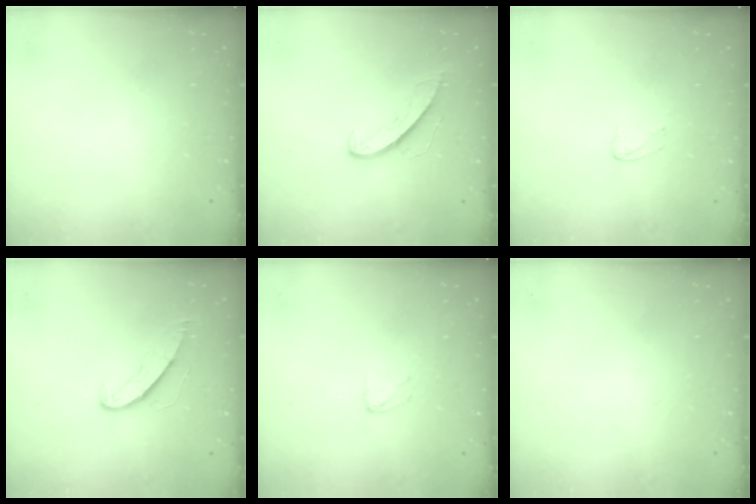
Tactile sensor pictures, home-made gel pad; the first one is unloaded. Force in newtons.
{"total": 6.7, "press": 6.7, "slide": 0.5}
{"total": 2.9, "press": 2.9, "slide": 0.2}
{"total": 6.8, "press": 6.8, "slide": 0.5}
{"total": 4.1, "press": 4.1, "slide": 0.3}
{"total": 0.0}